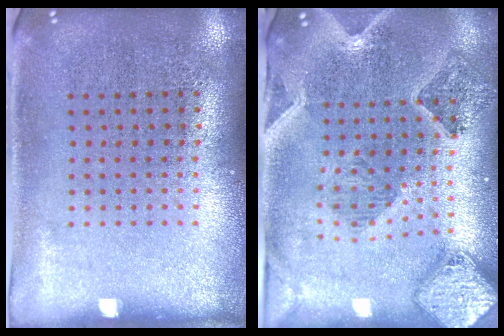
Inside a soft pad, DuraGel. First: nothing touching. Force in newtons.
{"total": 1.8, "press": 1.7, "slide": 0.4}